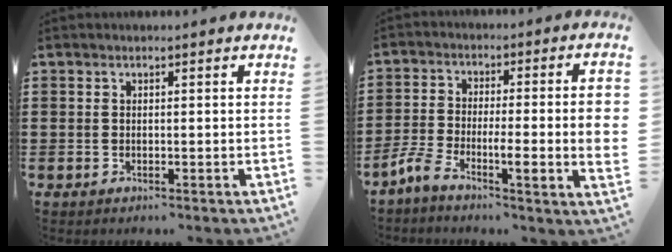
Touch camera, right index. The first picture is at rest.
{"total": 8.9, "force": [-2.5, 2.0, 8.3], "torque": [-0.164, -0.007, -0.051]}